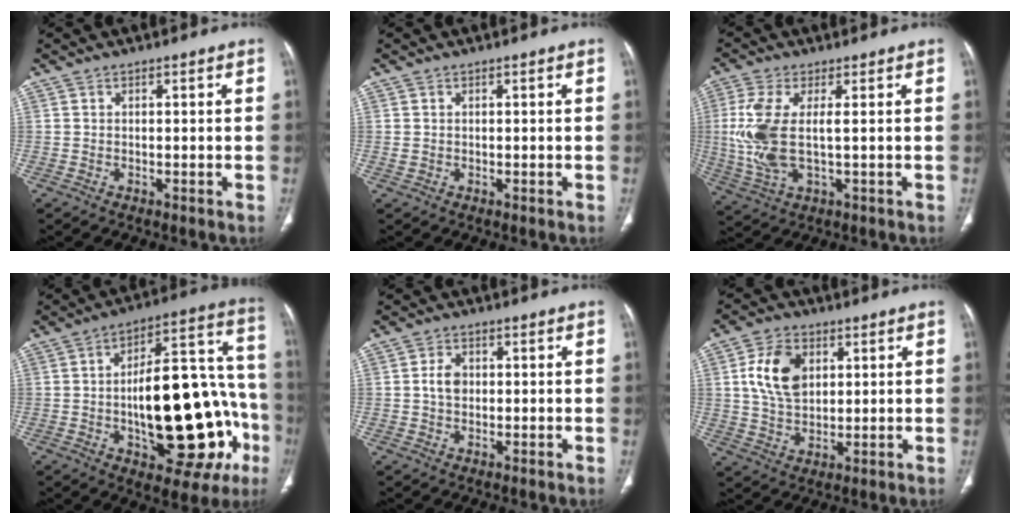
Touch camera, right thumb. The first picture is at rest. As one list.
[{"total": 1.0, "force": [0.1, 0.9, 0.5], "torque": [-0.011, 0.001, 0.005]}, {"total": 10.3, "force": [0.6, 4.2, 9.4], "torque": [-0.238, -0.007, 0.015]}, {"total": 28.4, "force": [-6.3, 12.8, 24.6], "torque": [-0.312, 0.049, -0.073]}, {"total": 3.5, "force": [0.2, 2.6, 2.4], "torque": [-0.040, 0.007, 0.001]}, {"total": 10.4, "force": [2.8, 7.0, 7.1], "torque": [-0.116, -0.006, 0.055]}]